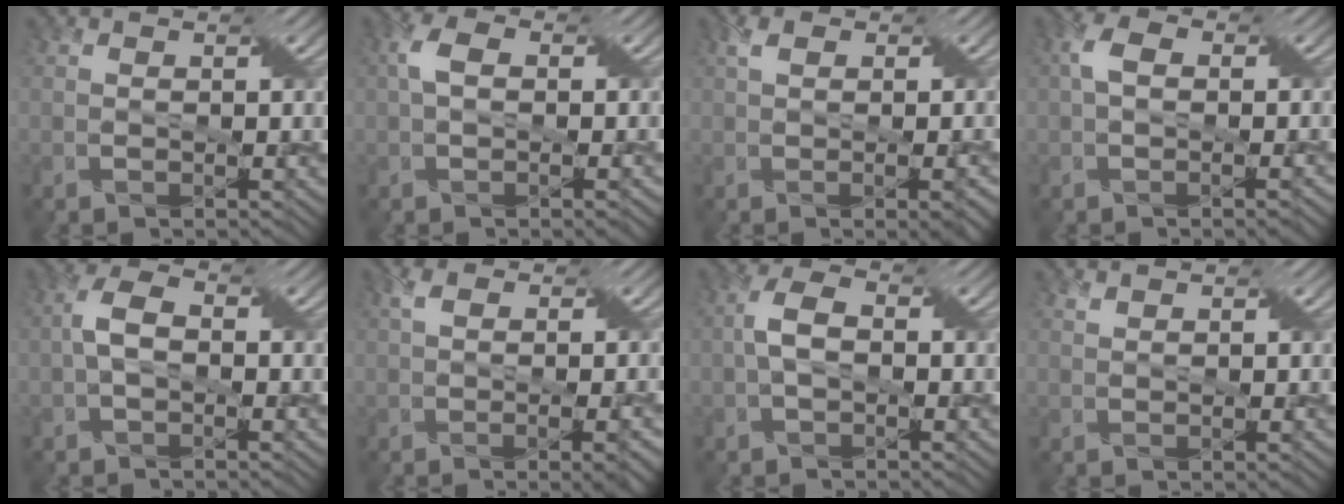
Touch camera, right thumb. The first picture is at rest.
{"total": 3.7, "force": [0.2, 2.0, 3.1], "torque": [-0.065, 0.010, 0.001]}
{"total": 3.9, "force": [0.1, 1.5, 3.6], "torque": [-0.060, 0.006, 0.004]}
{"total": 3.7, "force": [-0.1, 2.1, 3.0], "torque": [-0.061, 0.008, -0.005]}
{"total": 3.5, "force": [-0.4, 2.0, 2.9], "torque": [-0.066, 0.013, -0.012]}
{"total": 4.5, "force": [-0.2, 1.5, 4.3], "torque": [-0.072, 0.004, -0.001]}
{"total": 3.5, "force": [-0.3, 1.9, 2.9], "torque": [-0.066, 0.011, -0.009]}
{"total": 0.8, "force": [0.7, 0.2, 0.4], "torque": [-0.016, 0.002, 0.016]}